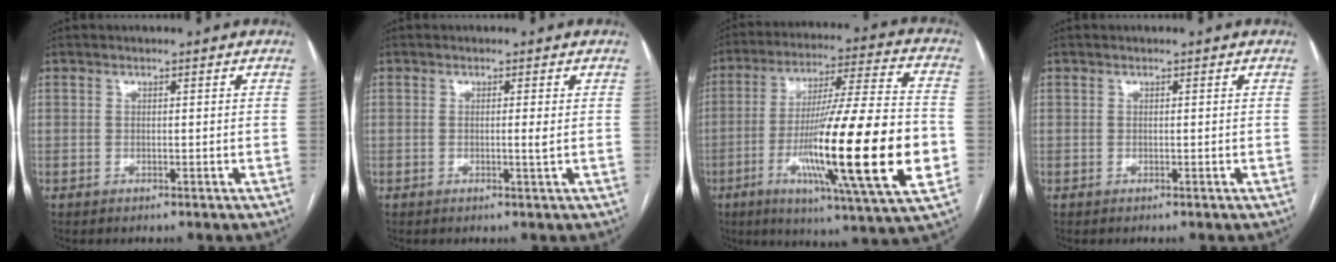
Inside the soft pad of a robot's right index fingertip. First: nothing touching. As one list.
[{"total": 0.7, "force": [-0.1, -0.2, 0.7], "torque": [-0.012, -0.002, -0.003]}, {"total": 25.9, "force": [-6.0, 0.9, 25.2], "torque": [-0.397, -0.024, -0.103]}, {"total": 0.0}]